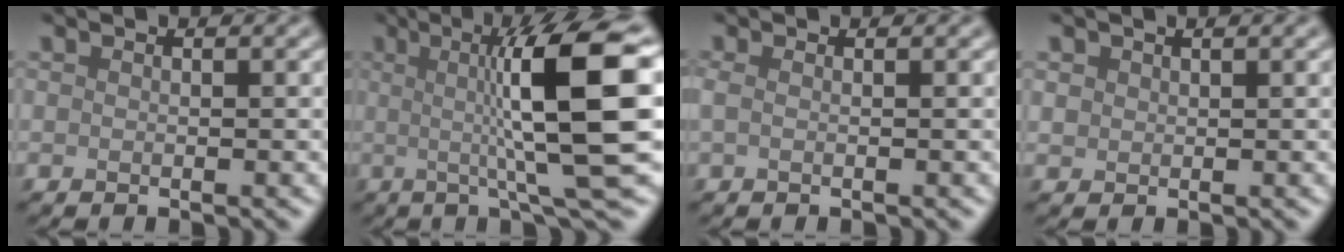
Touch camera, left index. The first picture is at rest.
{"total": 11.7, "force": [1.4, 2.0, 11.4], "torque": [-0.144, 0.006, 0.022]}
{"total": 0.6, "force": [0.0, 0.1, 0.6], "torque": [-0.015, -0.001, -0.001]}
{"total": 0.6, "force": [0.3, 0.6, 0.1], "torque": [0.000, -0.001, 0.005]}